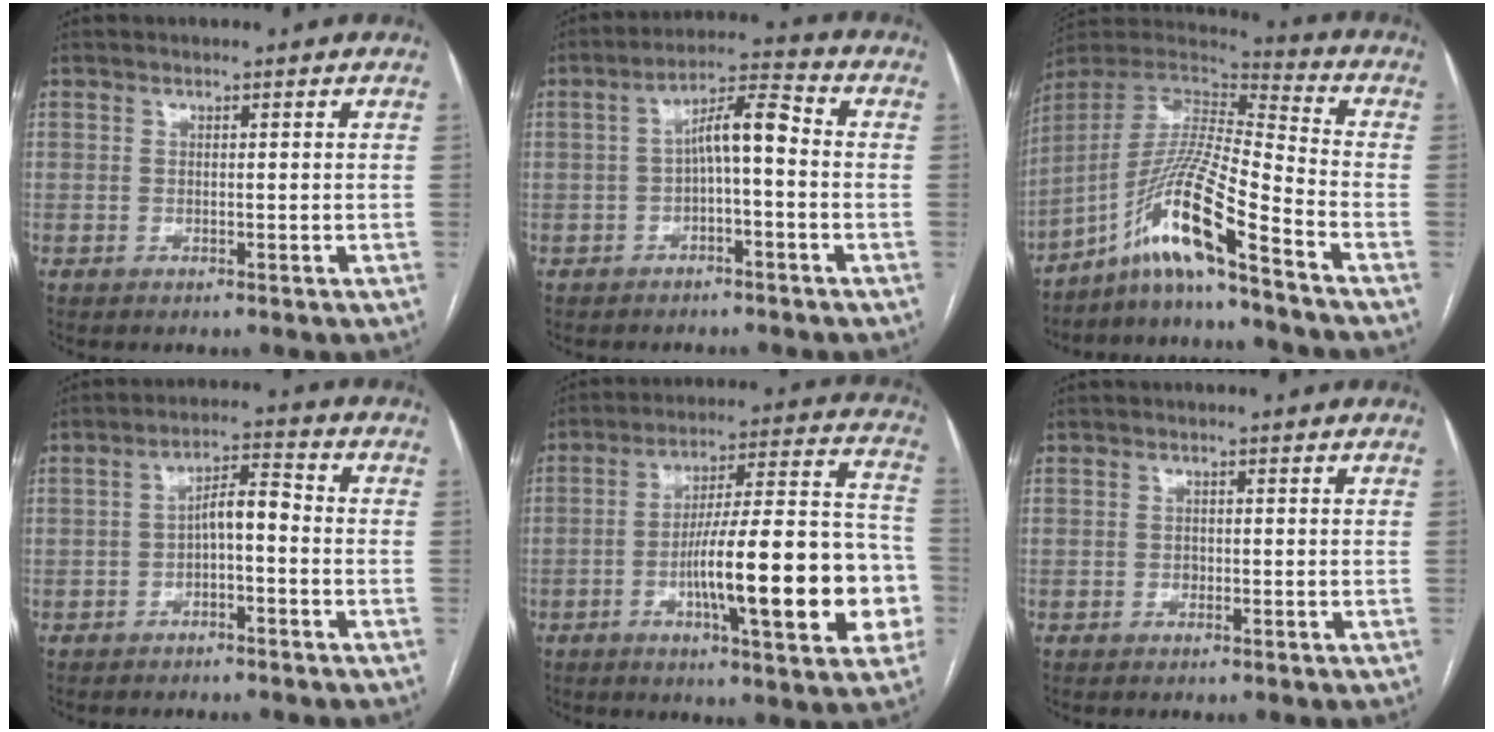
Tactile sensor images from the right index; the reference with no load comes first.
{"total": 6.8, "force": [-0.6, 1.5, 6.7], "torque": [-0.117, 0.031, -0.012]}
{"total": 14.6, "force": [-9.8, -0.7, 10.8], "torque": [-0.218, 0.003, -0.182]}
{"total": 4.9, "force": [-1.2, 1.6, 4.6], "torque": [-0.080, 0.024, -0.019]}
{"total": 21.7, "force": [-5.6, 3.7, 20.6], "torque": [-0.258, 0.027, -0.076]}
{"total": 0.8, "force": [-0.2, 0.6, 0.4], "torque": [-0.004, 0.003, -0.003]}